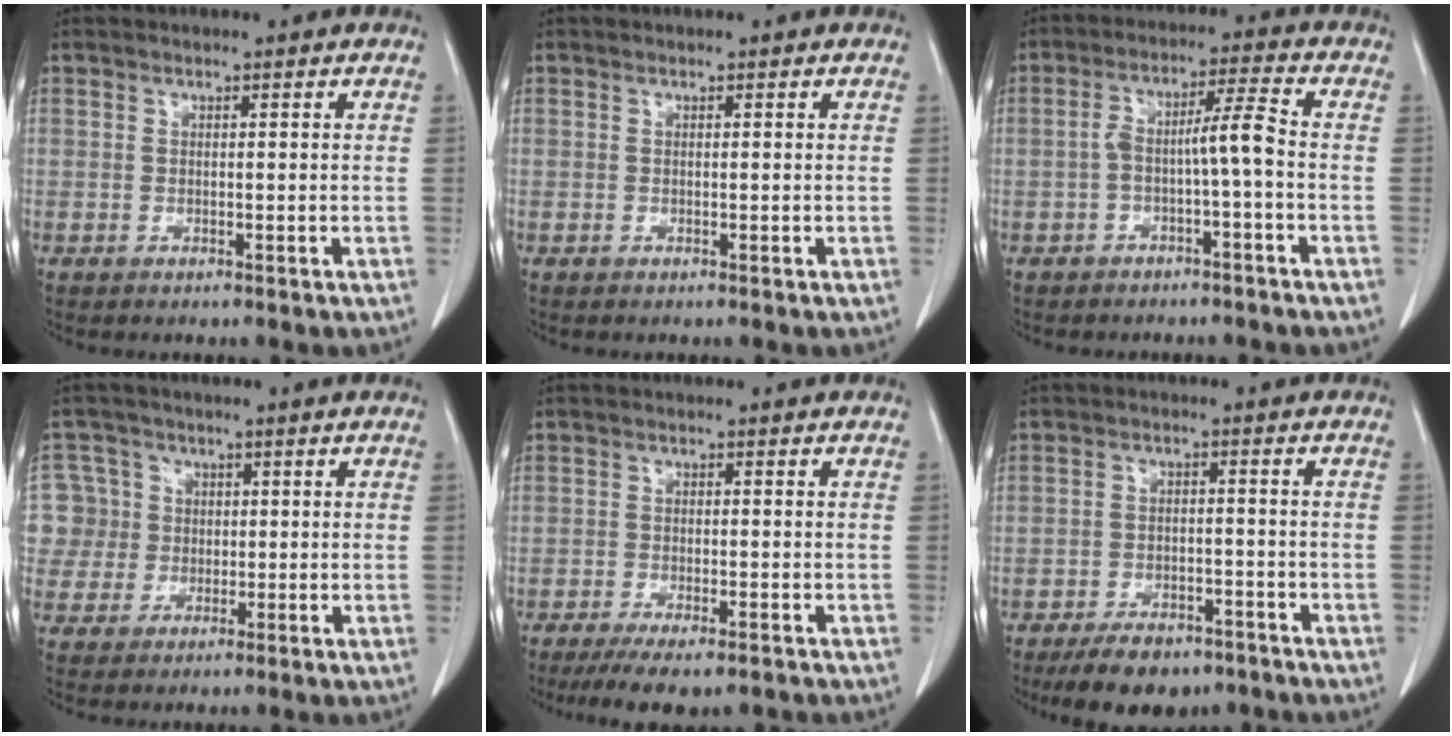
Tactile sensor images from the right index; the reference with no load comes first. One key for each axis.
{"total": 0.0}
{"total": 5.6, "fx": -1.4, "fy": 0.0, "fz": 5.4, "tx": -0.100, "ty": 0.030, "tz": -0.016}
{"total": 7.0, "fx": 0.7, "fy": 6.9, "fz": -0.1, "tx": 0.002, "ty": 0.032, "tz": 0.024}
{"total": 7.9, "fx": -6.1, "fy": 2.0, "fz": 4.7, "tx": -0.068, "ty": -0.013, "tz": -0.093}
{"total": 8.4, "fx": -6.3, "fy": 4.0, "fz": 3.7, "tx": -0.058, "ty": 0.001, "tz": -0.098}